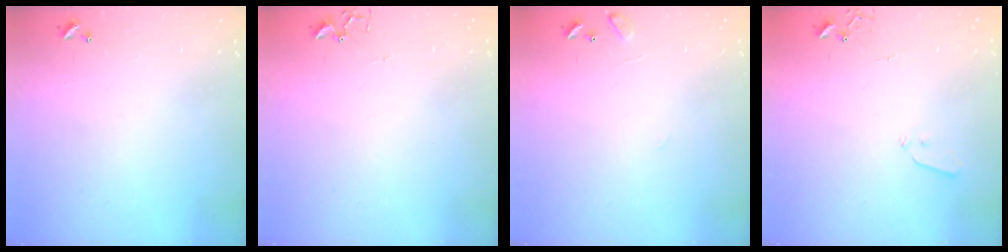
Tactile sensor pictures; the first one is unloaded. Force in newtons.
{"total": 1.9, "press": 1.9, "slide": 0.2}
{"total": 8.4, "press": 8.4, "slide": 0.5}
{"total": 3.5, "press": 3.4, "slide": 0.6}